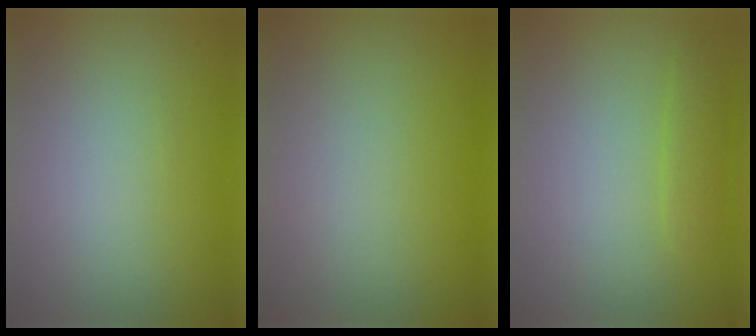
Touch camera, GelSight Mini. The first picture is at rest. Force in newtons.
{"total": 0.0}
{"total": 1.3, "press": 1.3, "slide": 0.1}